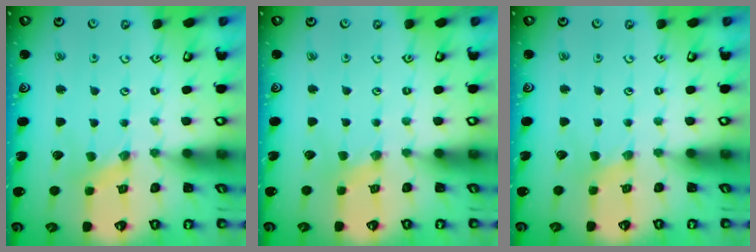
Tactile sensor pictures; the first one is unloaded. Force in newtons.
{"total": 1.8, "press": 1.8, "slide": 0.3}
{"total": 0.8, "press": 0.8, "slide": 0.2}